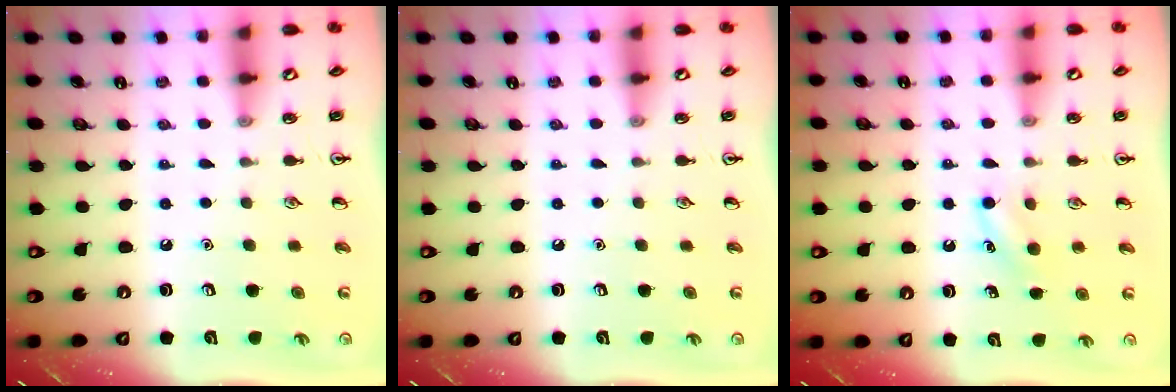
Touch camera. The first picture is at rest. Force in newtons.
{"total": 0.0}
{"total": 4.7, "press": 4.5, "slide": 1.4}